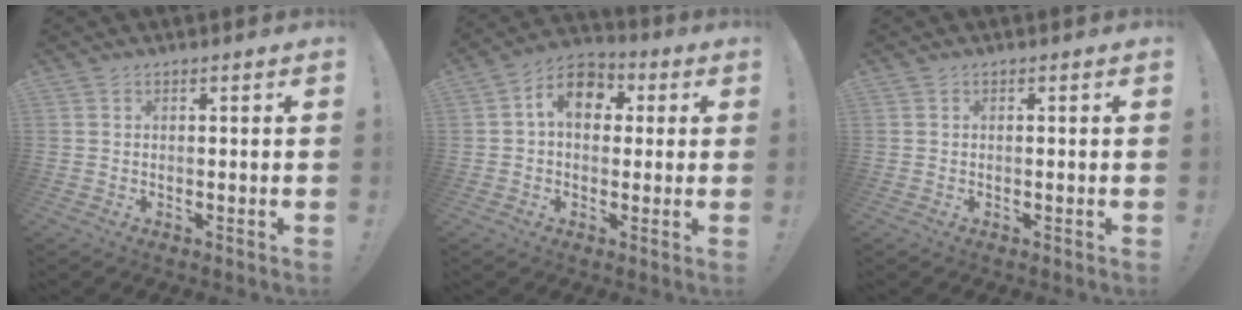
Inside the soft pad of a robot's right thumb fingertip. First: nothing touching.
{"total": 9.5, "force": [2.4, 6.8, 6.2], "torque": [-0.096, 0.009, 0.045]}
{"total": 0.0}